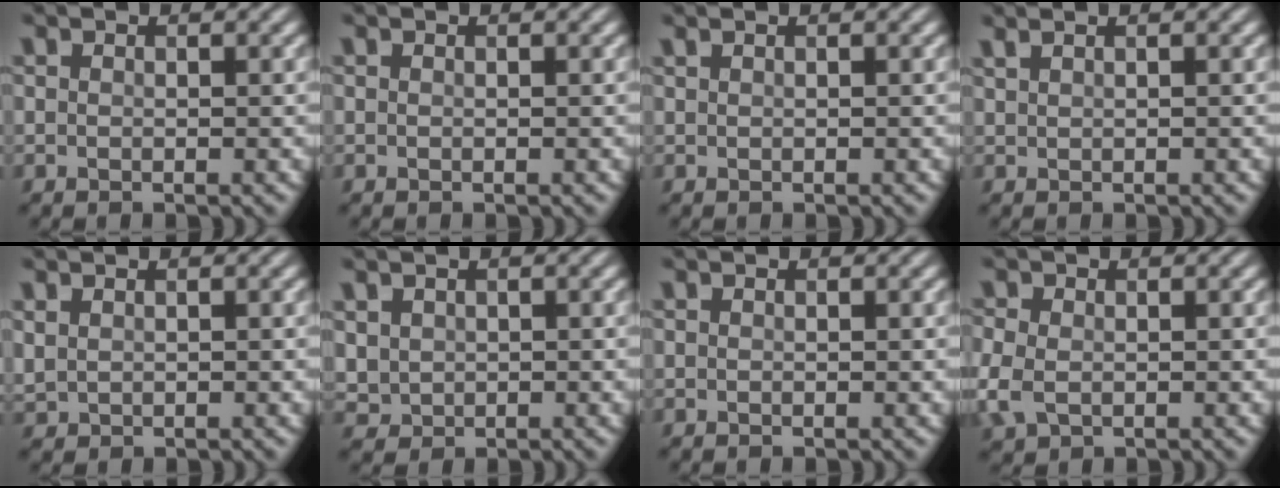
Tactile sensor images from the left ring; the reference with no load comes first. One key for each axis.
{"total": 0.0}
{"total": 0.7, "fx": 0.5, "fy": 0.2, "fz": 0.4, "tx": -0.006, "ty": 0.002, "tz": 0.008}
{"total": 1.5, "fx": 1.1, "fy": 0.6, "fz": 0.8, "tx": -0.006, "ty": 0.004, "tz": 0.014}
{"total": 0.9, "fx": 0.6, "fy": 0.6, "fz": 0.4, "tx": -0.014, "ty": 0.005, "tz": 0.024}
{"total": 1.8, "fx": 0.6, "fy": 1.6, "fz": 0.4, "tx": -0.016, "ty": 0.000, "tz": 0.022}
{"total": 0.0}
{"total": 3.4, "fx": -0.7, "fy": 2.6, "fz": 2.1, "tx": -0.066, "ty": -0.002, "tz": -0.012}